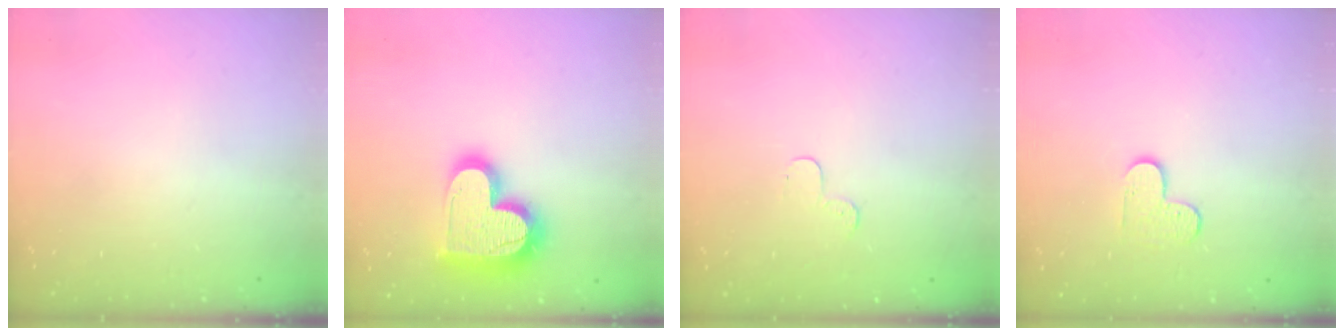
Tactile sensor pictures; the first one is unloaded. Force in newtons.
{"total": 20.0, "press": 19.9, "slide": 1.4}
{"total": 3.2, "press": 3.2, "slide": 0.3}
{"total": 4.7, "press": 4.7, "slide": 0.5}